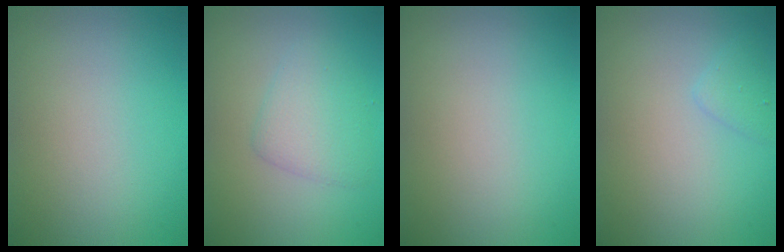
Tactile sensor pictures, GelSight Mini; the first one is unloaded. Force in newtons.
{"total": 2.9, "press": 2.9, "slide": 0.1}
{"total": 0.0}
{"total": 1.3, "press": 1.3, "slide": 0.0}